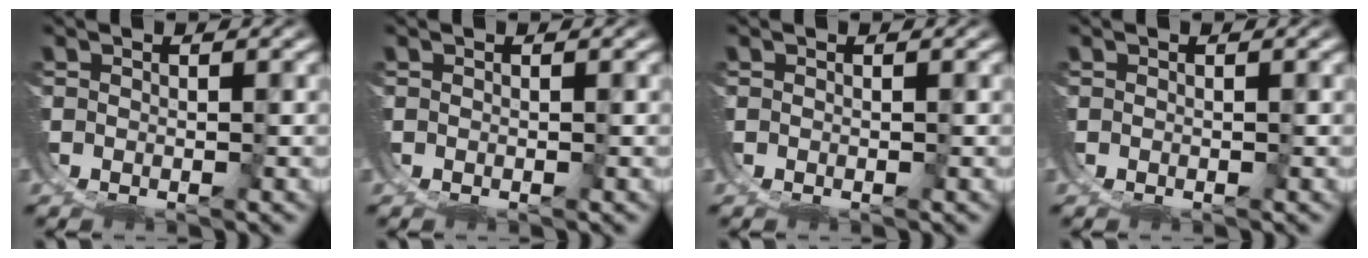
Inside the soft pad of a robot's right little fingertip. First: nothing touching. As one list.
[{"total": 0.0}, {"total": 0.0}, {"total": 0.0}]